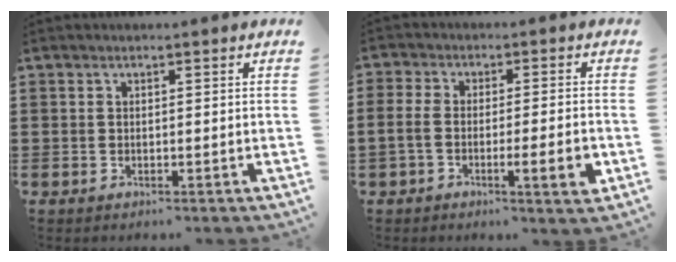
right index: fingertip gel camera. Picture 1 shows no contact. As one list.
[{"total": 6.4, "force": [-2.3, 1.7, 5.7], "torque": [-0.101, -0.001, -0.038]}]